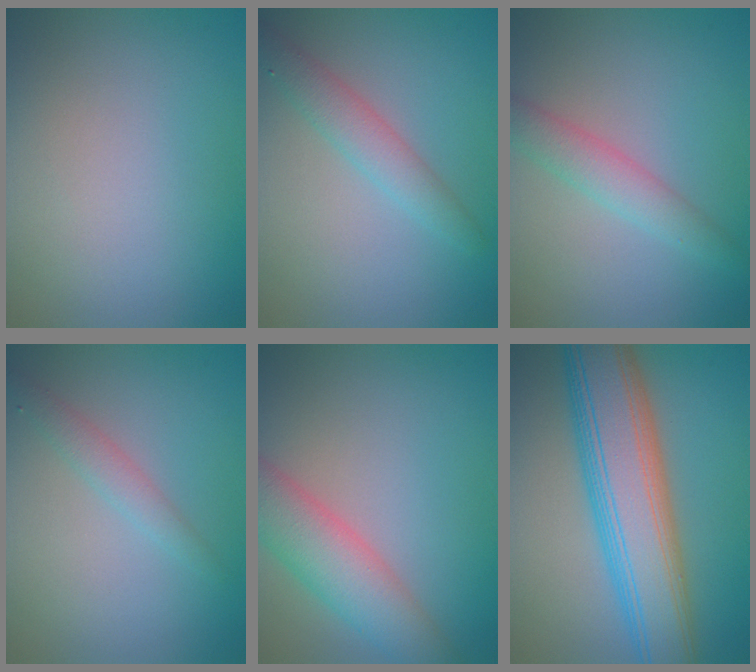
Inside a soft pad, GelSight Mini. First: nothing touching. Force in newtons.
{"total": 2.8, "press": 2.8, "slide": 0.1}
{"total": 2.9, "press": 2.9, "slide": 0.1}
{"total": 1.7, "press": 1.7, "slide": 0.0}
{"total": 6.0, "press": 5.9, "slide": 0.4}
{"total": 10.6, "press": 10.6, "slide": 0.1}